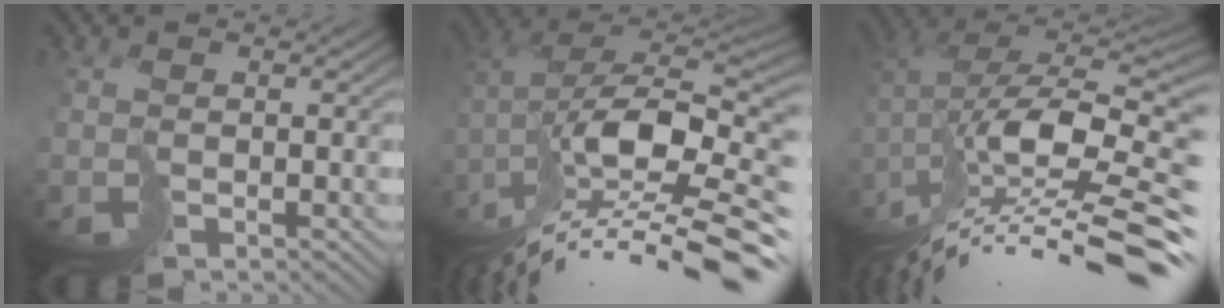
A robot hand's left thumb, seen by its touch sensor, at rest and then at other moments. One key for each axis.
{"total": 14.6, "fx": -8.2, "fy": 5.5, "fz": 10.8, "tx": -0.212, "ty": 0.002, "tz": -0.137}
{"total": 15.0, "fx": -6.9, "fy": 5.2, "fz": 12.3, "tx": -0.219, "ty": 0.013, "tz": -0.113}